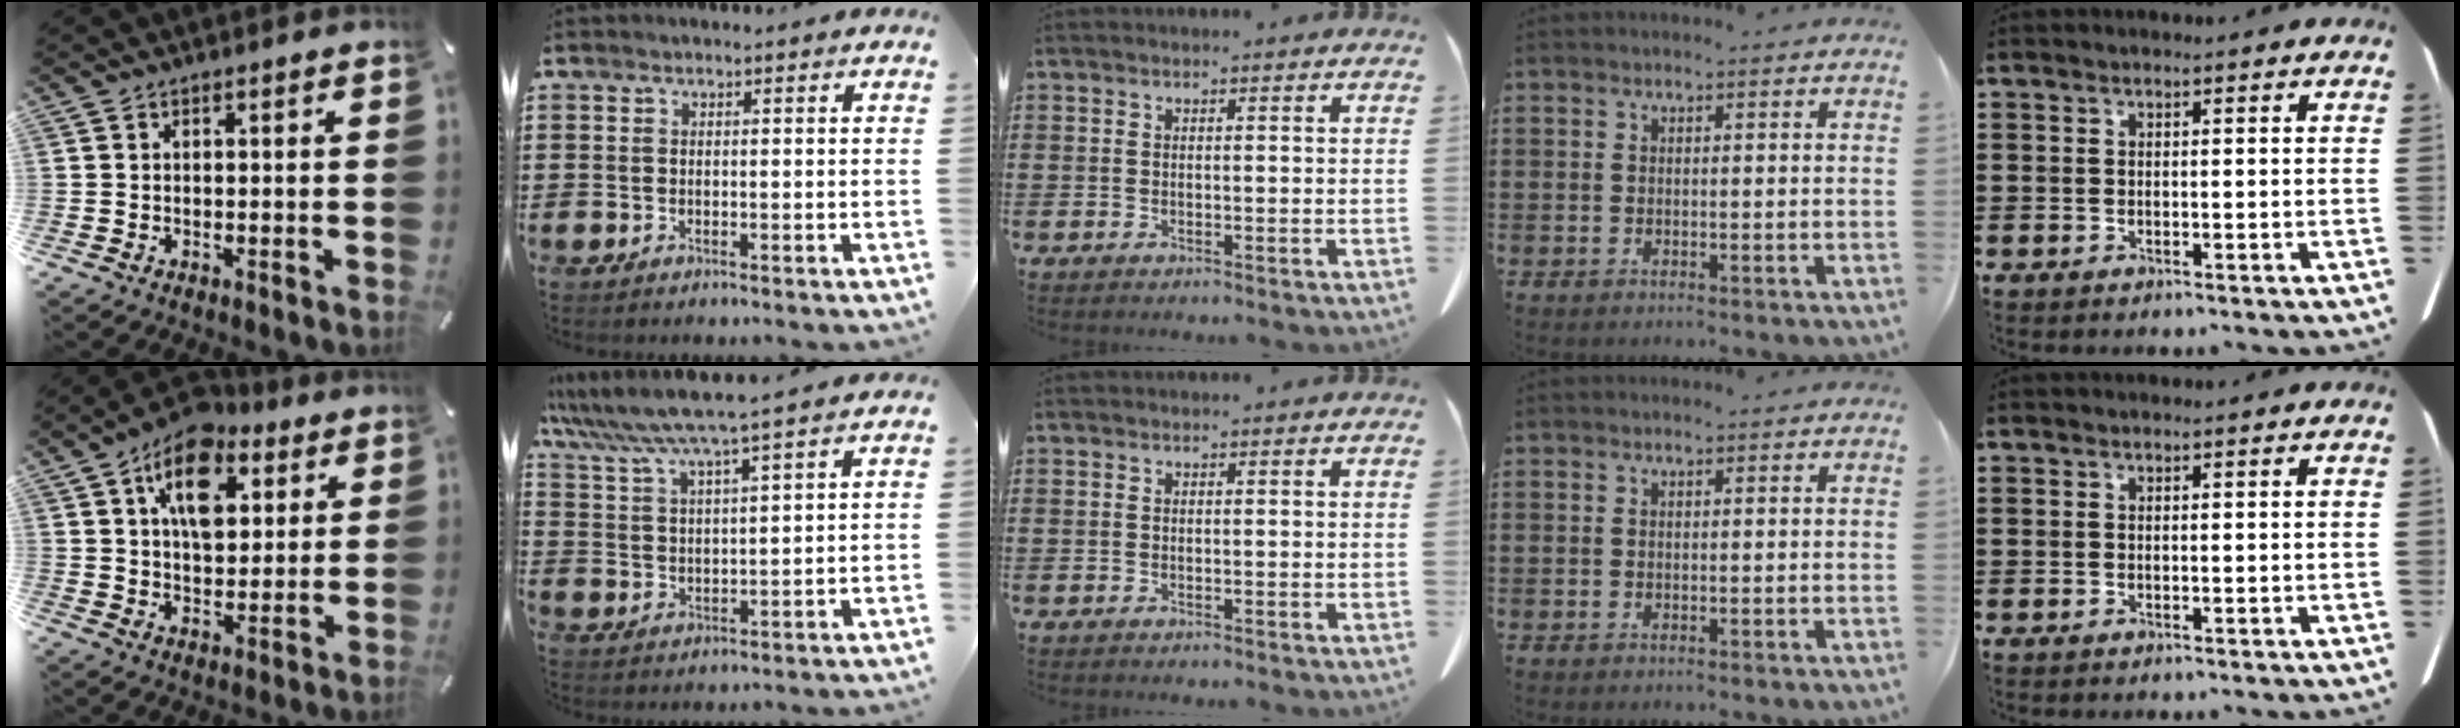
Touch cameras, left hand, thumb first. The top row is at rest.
{"thumb": {"total": 14.4, "force": [6.4, 9.2, 9.0], "torque": [-0.135, -0.018, 0.113]}, "index": {"total": 6.2, "force": [5.4, -0.8, 3.0], "torque": [-0.078, -0.032, 0.089]}}